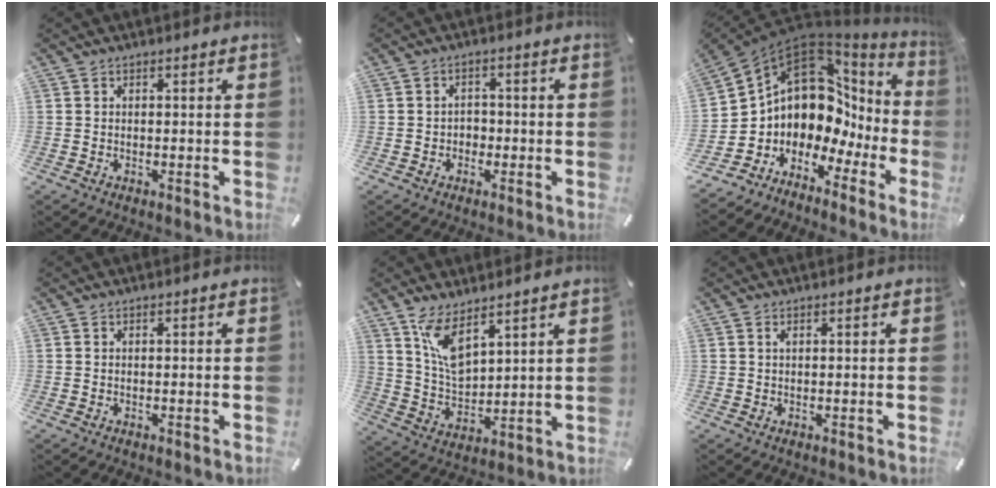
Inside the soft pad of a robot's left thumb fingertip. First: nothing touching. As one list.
[{"total": 2.4, "force": [-1.1, 1.9, 1.0], "torque": [-0.022, 0.009, -0.024]}, {"total": 10.4, "force": [3.3, 8.5, 5.0], "torque": [-0.115, -0.057, 0.062]}, {"total": 0.0}, {"total": 9.3, "force": [6.7, 3.7, 5.3], "torque": [-0.120, -0.038, 0.125]}, {"total": 0.6, "force": [0.2, 0.1, 0.6], "torque": [-0.012, -0.001, 0.004]}]